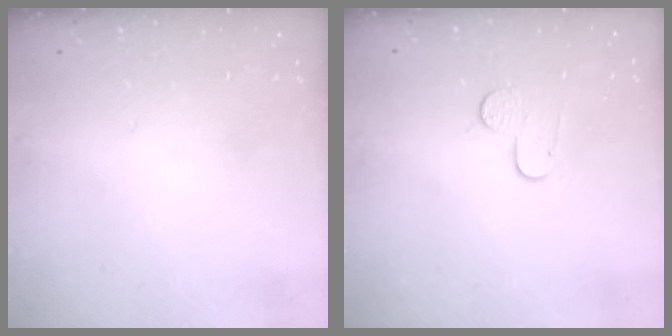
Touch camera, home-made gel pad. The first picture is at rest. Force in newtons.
{"total": 7.1, "press": 7.1, "slide": 0.6}